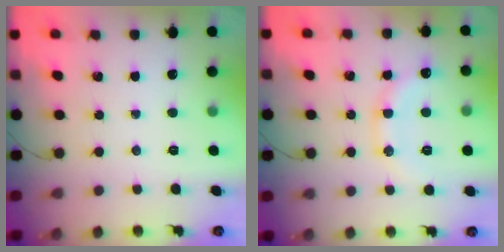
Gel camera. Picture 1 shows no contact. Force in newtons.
{"total": 12.5, "press": 12.4, "slide": 1.0}